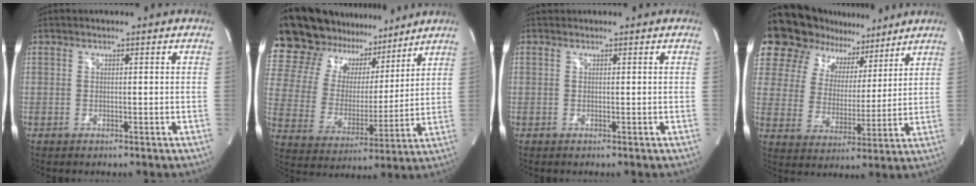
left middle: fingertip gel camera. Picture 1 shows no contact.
{"total": 20.7, "force": [18.0, 8.4, 5.9], "torque": [-0.118, 0.039, 0.297]}
{"total": 0.6, "force": [0.6, 0.1, 0.1], "torque": [-0.008, 0.014, 0.014]}
{"total": 17.7, "force": [14.2, 9.0, 5.5], "torque": [-0.106, 0.038, 0.235]}